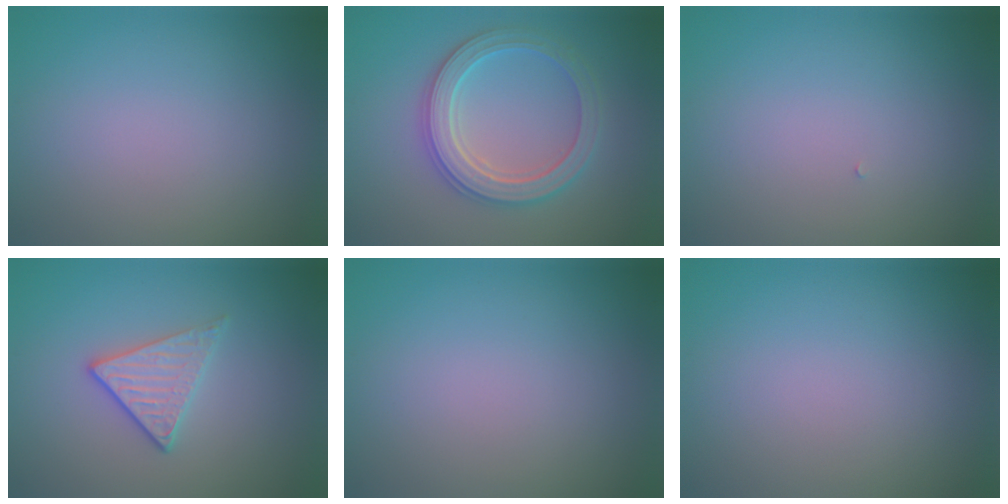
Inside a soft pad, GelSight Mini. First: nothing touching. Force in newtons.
{"total": 5.2, "press": 5.1, "slide": 0.8}
{"total": 0.0}
{"total": 2.3, "press": 2.0, "slide": 1.0}
{"total": 0.0}
{"total": 0.0}